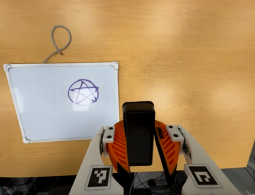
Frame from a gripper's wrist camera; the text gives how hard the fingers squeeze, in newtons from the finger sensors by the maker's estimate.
{"total": 8.8, "left": 7.9, "right": 9.7}